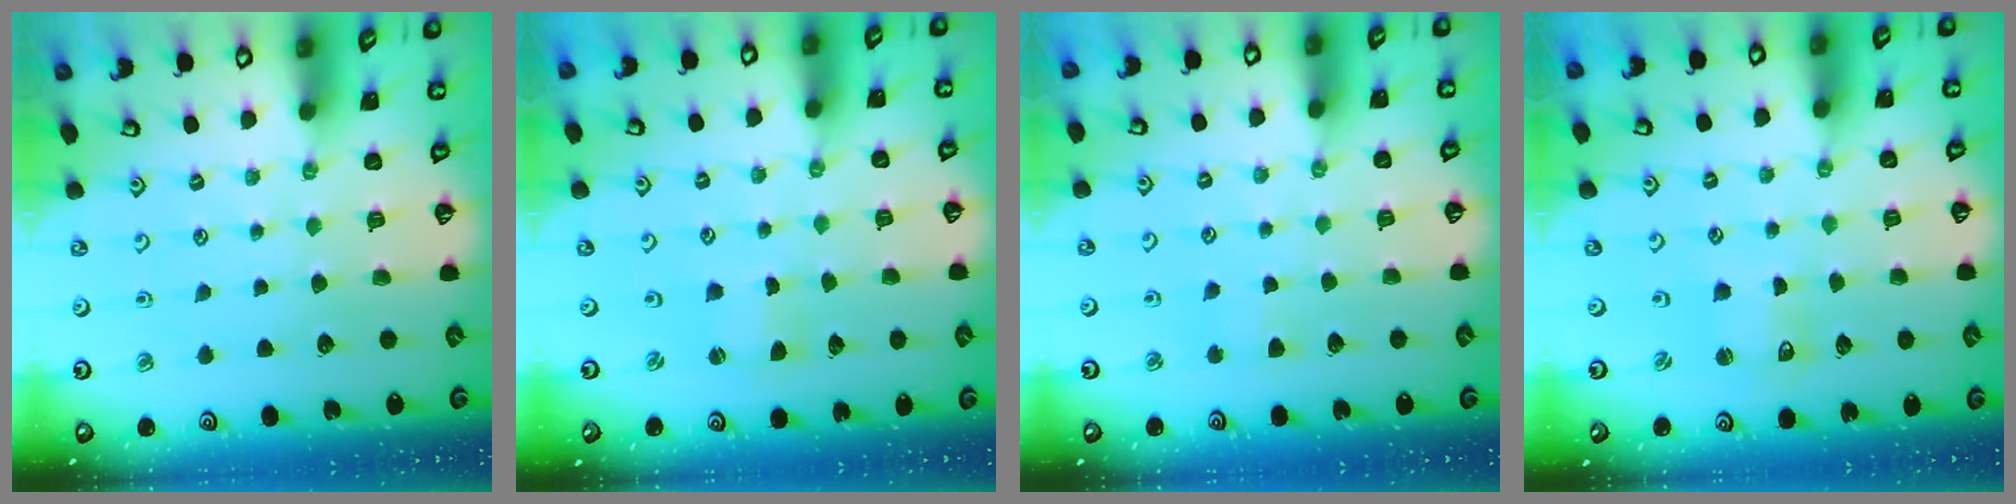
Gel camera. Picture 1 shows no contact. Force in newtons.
{"total": 0.9, "press": 0.9, "slide": 0.0}
{"total": 3.3, "press": 3.3, "slide": 0.5}
{"total": 1.7, "press": 1.6, "slide": 0.3}